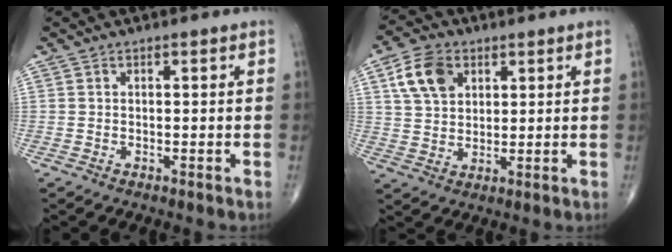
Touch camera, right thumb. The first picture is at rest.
{"total": 8.8, "force": [3.6, 6.1, 5.3], "torque": [-0.083, -0.005, 0.068]}